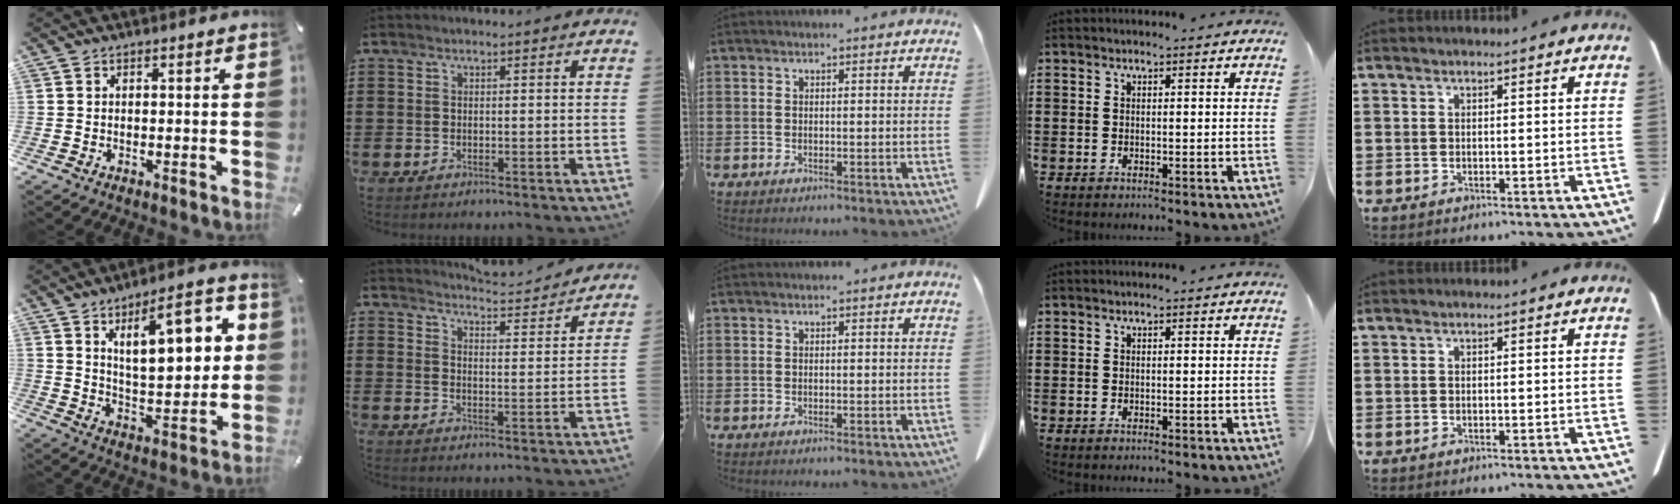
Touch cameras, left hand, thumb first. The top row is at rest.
{"thumb": {"total": 17.1, "force": [7.3, 7.6, 13.5], "torque": [-0.187, -0.020, 0.112]}, "index": {"total": 4.0, "force": [4.0, -0.4, 0.3], "torque": [-0.018, -0.034, 0.066]}}